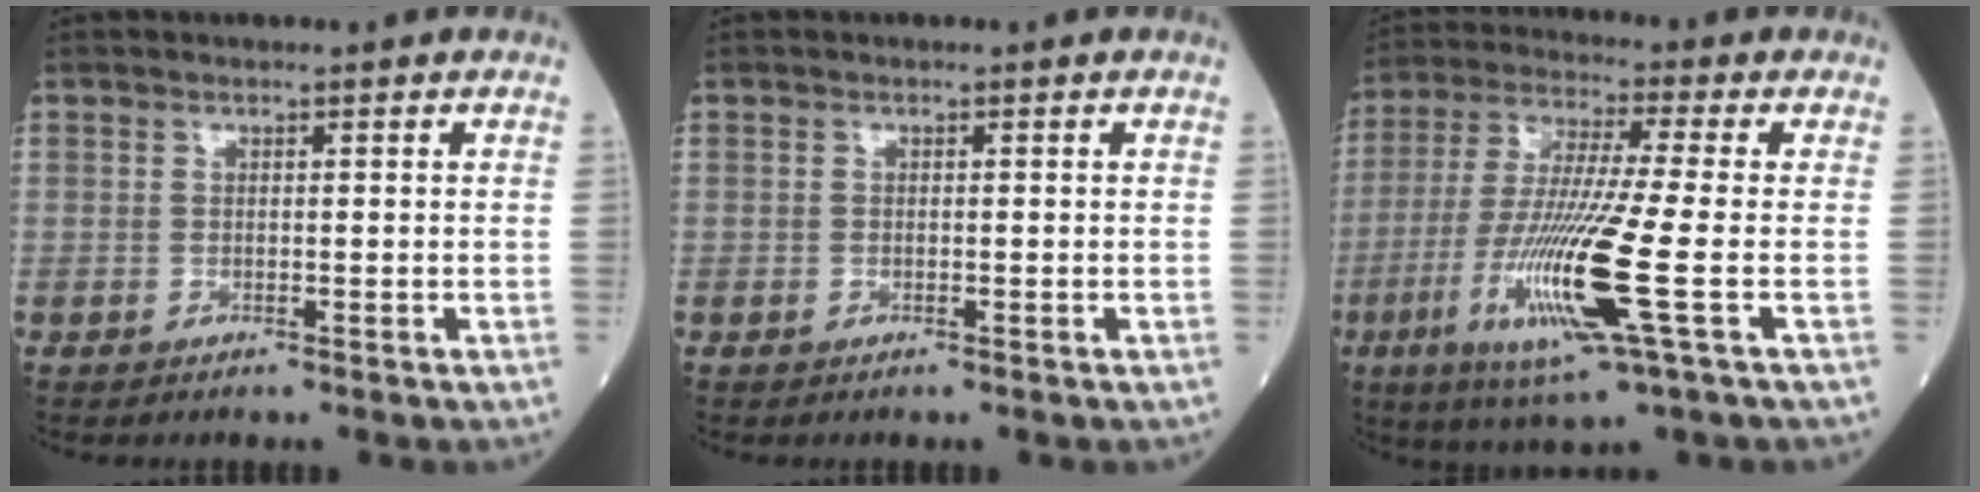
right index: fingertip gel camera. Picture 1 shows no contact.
{"total": 0.0}
{"total": 15.0, "force": [-4.4, -0.3, 14.3], "torque": [-0.302, -0.025, -0.087]}